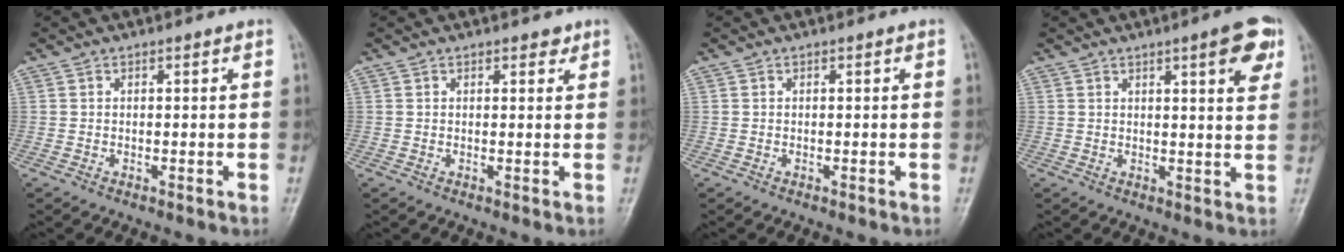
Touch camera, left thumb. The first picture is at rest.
{"total": 1.6, "force": [1.1, 0.8, 0.8], "torque": [0.001, -0.005, 0.011]}
{"total": 0.0}
{"total": 6.5, "force": [3.3, 1.3, 5.5], "torque": [-0.060, -0.013, 0.039]}